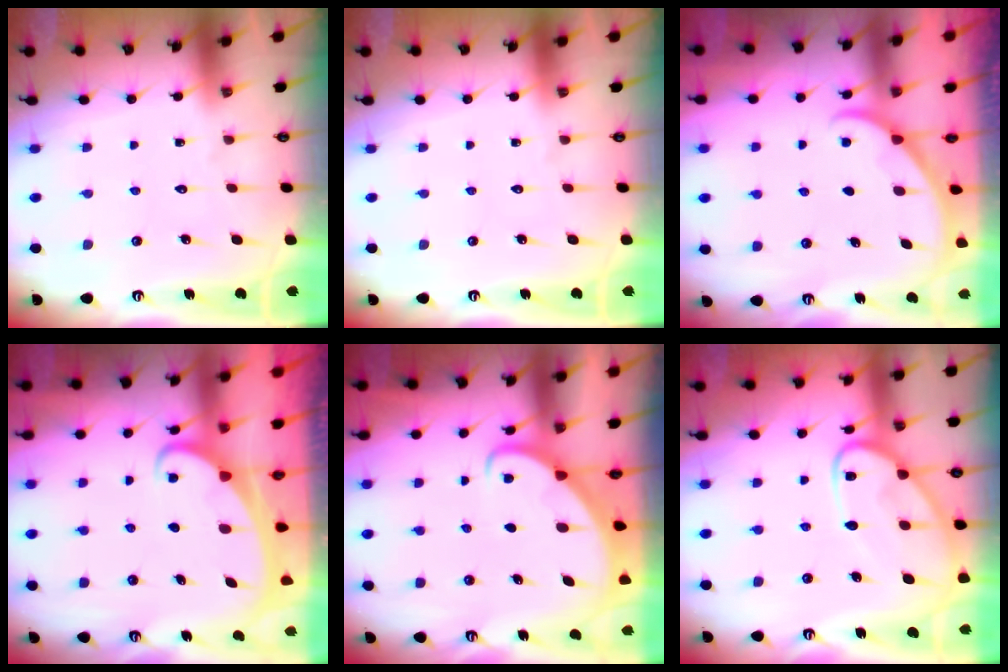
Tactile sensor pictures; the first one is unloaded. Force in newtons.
{"total": 0.0}
{"total": 2.1, "press": 2.1, "slide": 0.2}
{"total": 2.0, "press": 2.0, "slide": 0.3}
{"total": 2.0, "press": 2.0, "slide": 0.3}
{"total": 12.1, "press": 12.0, "slide": 1.2}